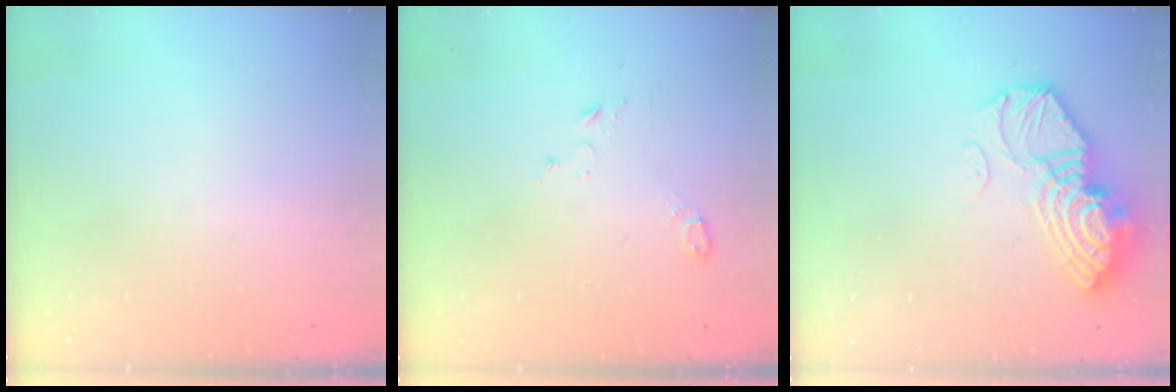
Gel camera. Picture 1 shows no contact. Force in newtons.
{"total": 4.4, "press": 4.3, "slide": 0.7}
{"total": 13.8, "press": 13.7, "slide": 1.6}